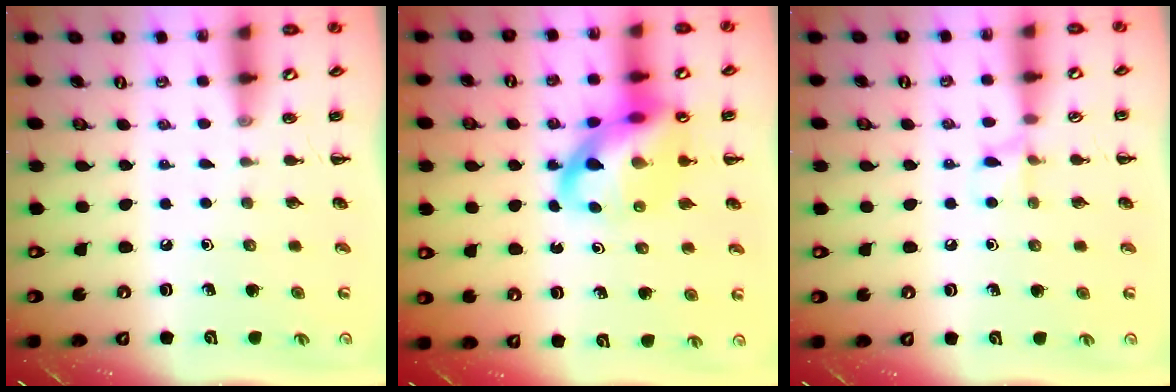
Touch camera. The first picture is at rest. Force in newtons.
{"total": 16.2, "press": 15.9, "slide": 3.2}
{"total": 5.3, "press": 5.1, "slide": 1.4}